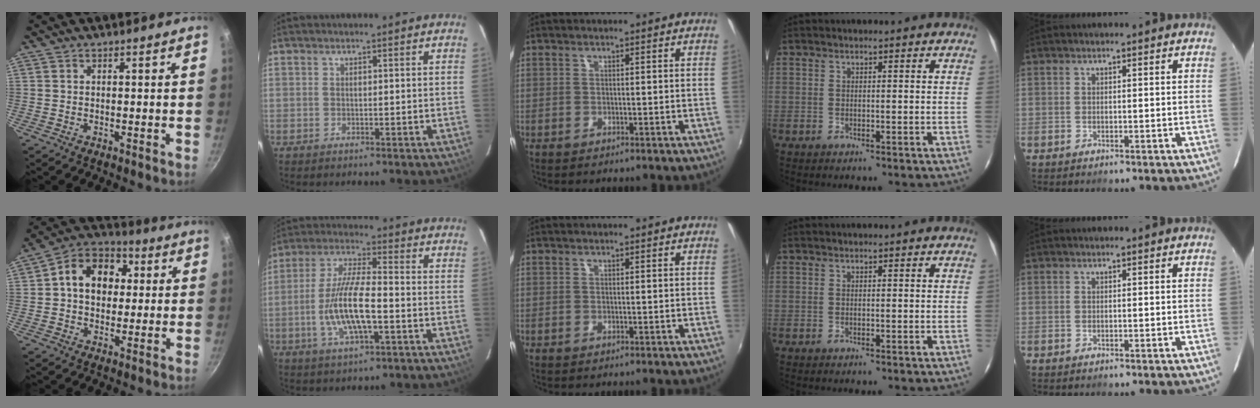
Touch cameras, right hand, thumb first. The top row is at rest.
{"thumb": {"total": 12.7, "force": [2.0, 9.8, 7.9], "torque": [-0.086, 0.022, 0.011]}, "index": {"total": 12.9, "force": [-3.3, 3.4, 12.0], "torque": [-0.244, -0.003, -0.061]}}